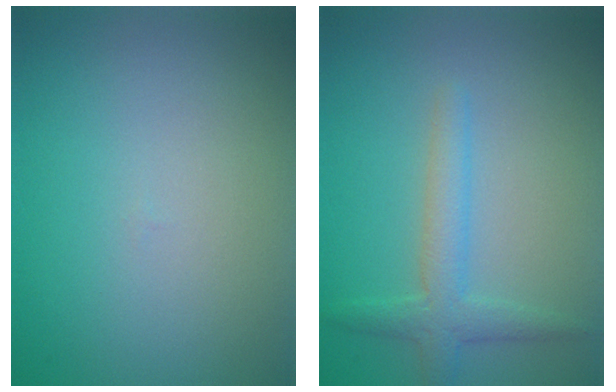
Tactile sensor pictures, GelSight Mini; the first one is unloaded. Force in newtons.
{"total": 2.8, "press": 2.8, "slide": 0.2}